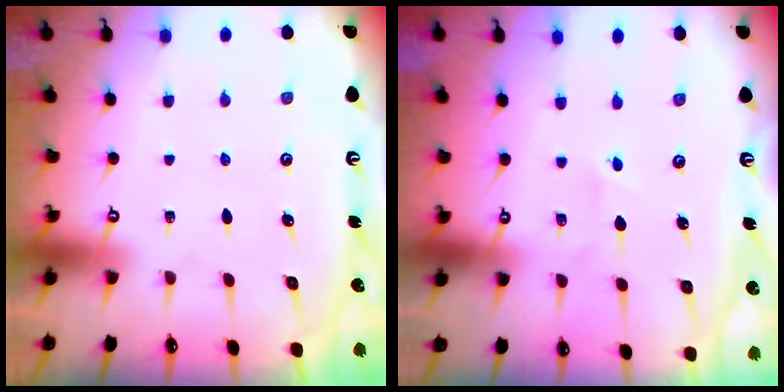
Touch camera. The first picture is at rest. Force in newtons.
{"total": 1.3, "press": 1.3, "slide": 0.2}